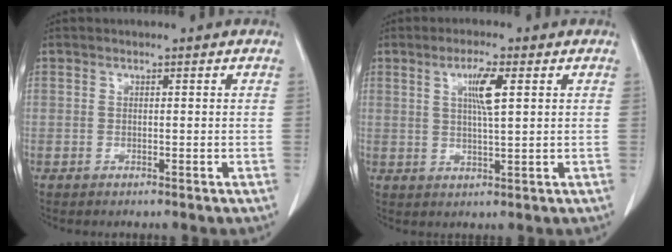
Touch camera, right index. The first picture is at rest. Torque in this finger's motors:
{"motor_torque": [0.47, 0.27, 0.14, 0.05]}